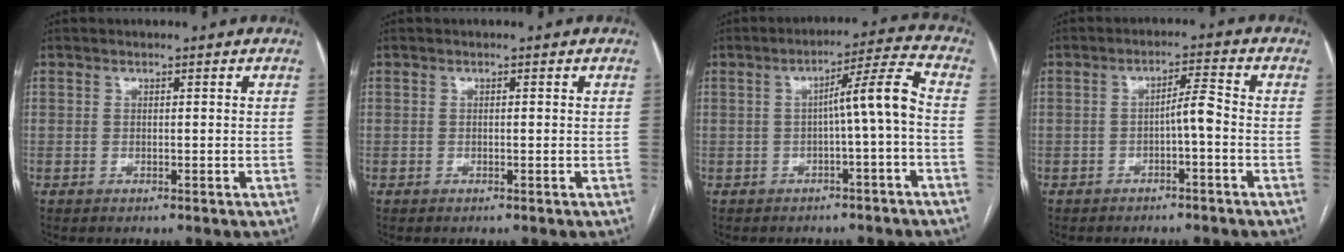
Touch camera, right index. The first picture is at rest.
{"total": 0.0}
{"total": 6.9, "force": [-1.1, -0.6, 6.8], "torque": [-0.101, 0.022, -0.013]}
{"total": 3.4, "force": [-1.1, 0.3, 3.2], "torque": [-0.049, 0.009, -0.017]}